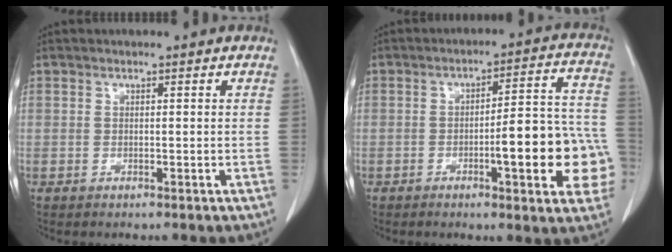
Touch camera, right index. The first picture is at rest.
{"total": 14.6, "force": [-4.0, 2.7, 13.8], "torque": [-0.137, 0.031, -0.044]}